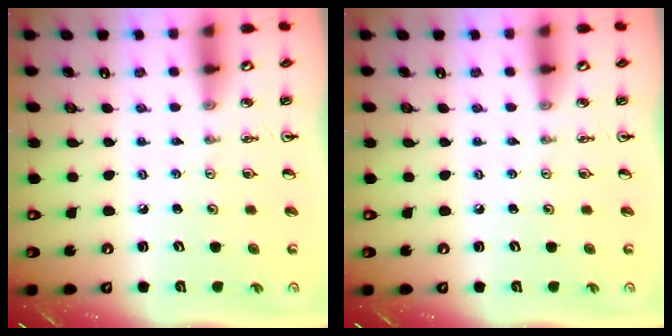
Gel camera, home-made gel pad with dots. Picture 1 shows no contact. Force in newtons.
{"total": 0.0}